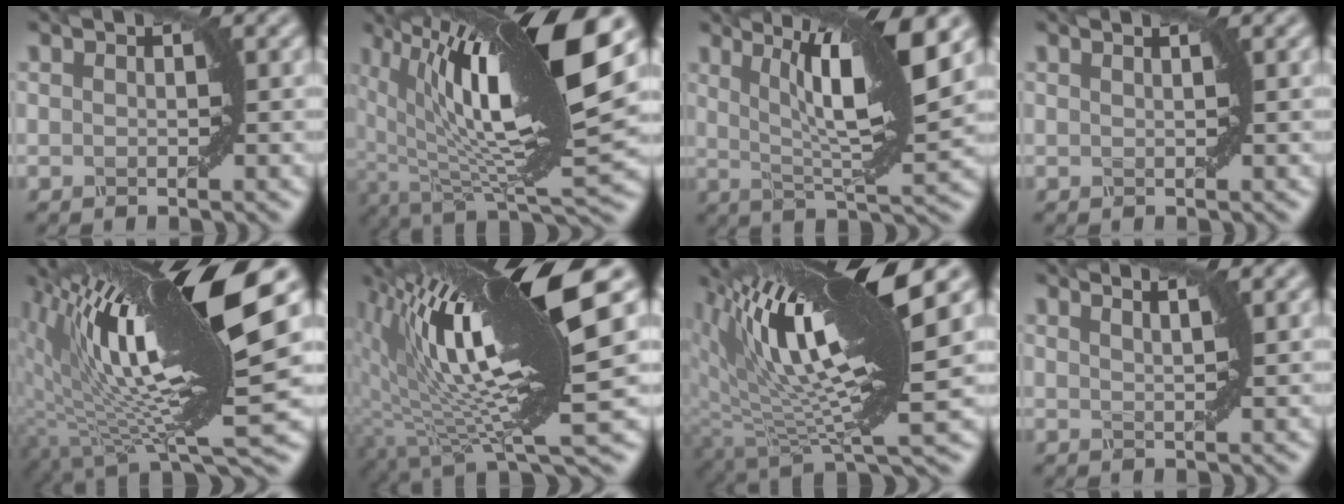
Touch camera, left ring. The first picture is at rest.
{"total": 17.2, "force": [4.0, 5.4, 15.9], "torque": [-0.283, 0.010, 0.074]}
{"total": 9.5, "force": [3.6, 1.9, 8.6], "torque": [-0.134, 0.002, 0.068]}
{"total": 1.7, "force": [1.0, 0.8, 1.1], "torque": [0.001, -0.004, -0.009]}
{"total": 17.2, "force": [3.2, 4.6, 16.3], "torque": [-0.284, 0.000, 0.061]}
{"total": 15.7, "force": [3.6, 3.9, 14.7], "torque": [-0.250, 0.007, 0.073]}
{"total": 15.1, "force": [4.9, 4.2, 13.7], "torque": [-0.235, 0.009, 0.091]}
{"total": 3.2, "force": [2.3, 1.3, 1.9], "torque": [-0.007, 0.015, 0.002]}